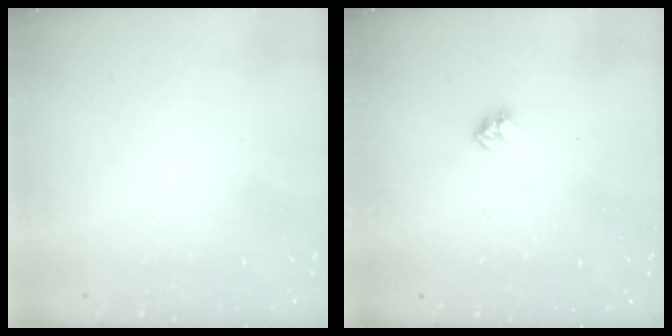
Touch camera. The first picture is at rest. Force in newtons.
{"total": 2.4, "press": 2.4, "slide": 0.2}